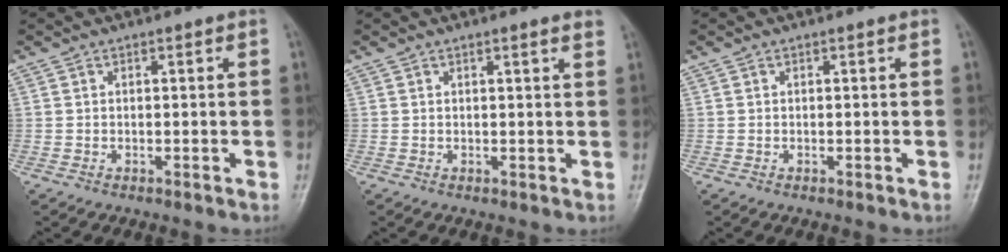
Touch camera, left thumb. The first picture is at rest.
{"total": 2.1, "force": [1.5, 0.0, 1.4], "torque": [-0.015, -0.001, 0.018]}
{"total": 0.0}